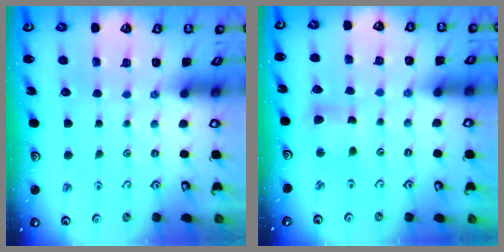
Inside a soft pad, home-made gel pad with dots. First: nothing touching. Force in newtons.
{"total": 5.2, "press": 5.1, "slide": 0.7}